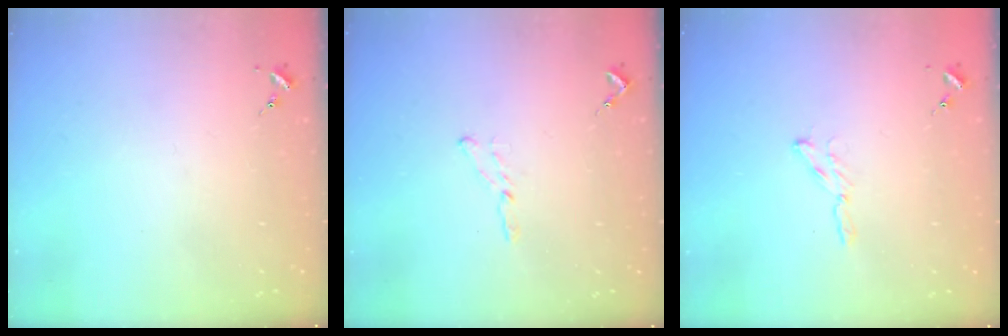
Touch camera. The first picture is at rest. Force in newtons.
{"total": 4.0, "press": 4.0, "slide": 0.4}
{"total": 2.9, "press": 2.9, "slide": 0.3}